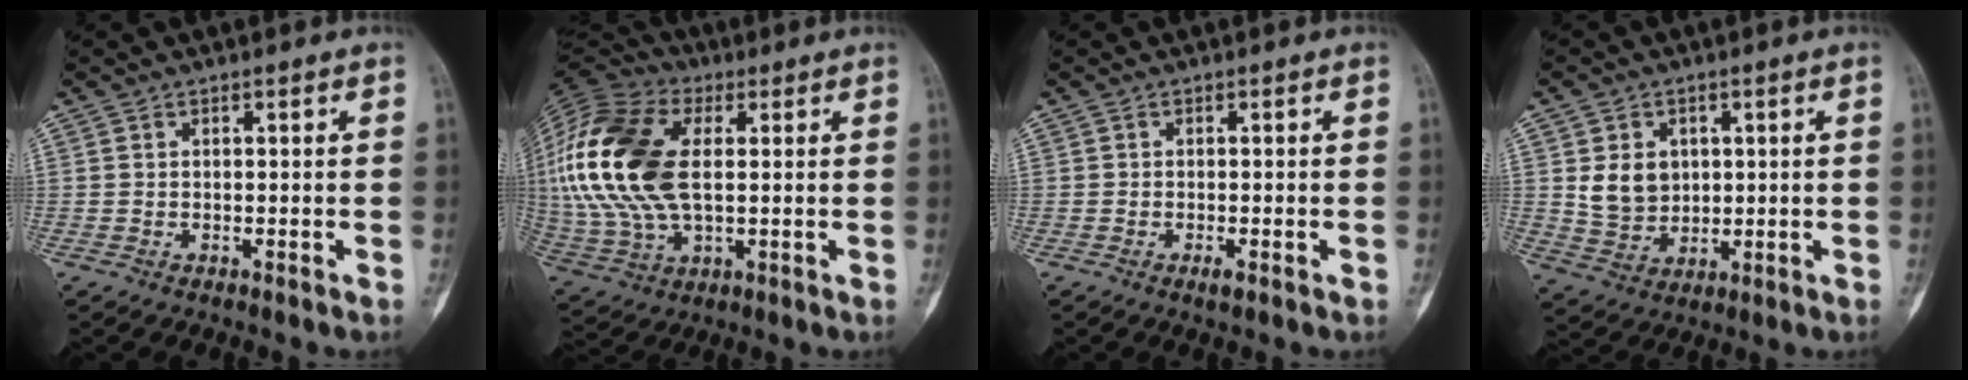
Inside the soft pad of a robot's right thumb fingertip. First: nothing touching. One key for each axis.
{"total": 22.6, "fx": 3.0, "fy": 12.8, "fz": 18.4, "tx": -0.405, "ty": 0.003, "tz": 0.049}
{"total": 1.6, "fx": -0.7, "fy": 0.5, "fz": 1.3, "tx": -0.016, "ty": 0.000, "tz": -0.009}
{"total": 7.4, "fx": 1.6, "fy": 6.2, "fz": 3.8, "tx": -0.037, "ty": -0.012, "tz": 0.041}